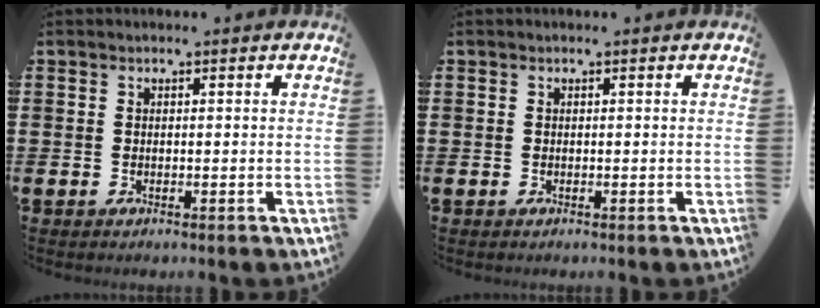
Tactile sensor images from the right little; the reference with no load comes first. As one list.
[{"total": 0.0}]